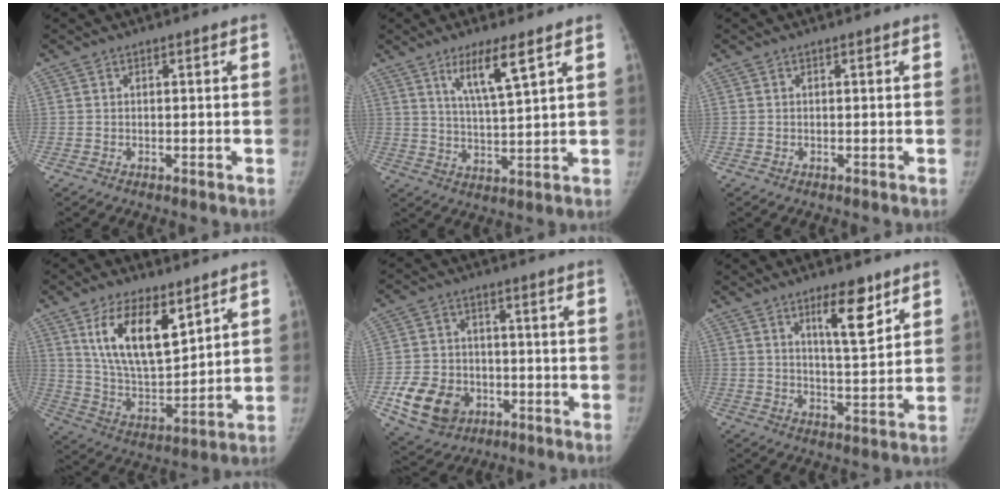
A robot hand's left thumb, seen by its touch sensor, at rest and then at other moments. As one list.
[{"total": 8.1, "force": [4.6, 0.9, 6.6], "torque": [-0.121, -0.033, 0.089]}, {"total": 0.0}, {"total": 15.5, "force": [7.9, 6.9, 11.4], "torque": [-0.172, -0.044, 0.157]}, {"total": 12.4, "force": [-4.7, 9.7, 6.1], "torque": [-0.097, 0.017, -0.072]}, {"total": 8.7, "force": [5.3, 2.5, 6.5], "torque": [-0.087, -0.039, 0.086]}]